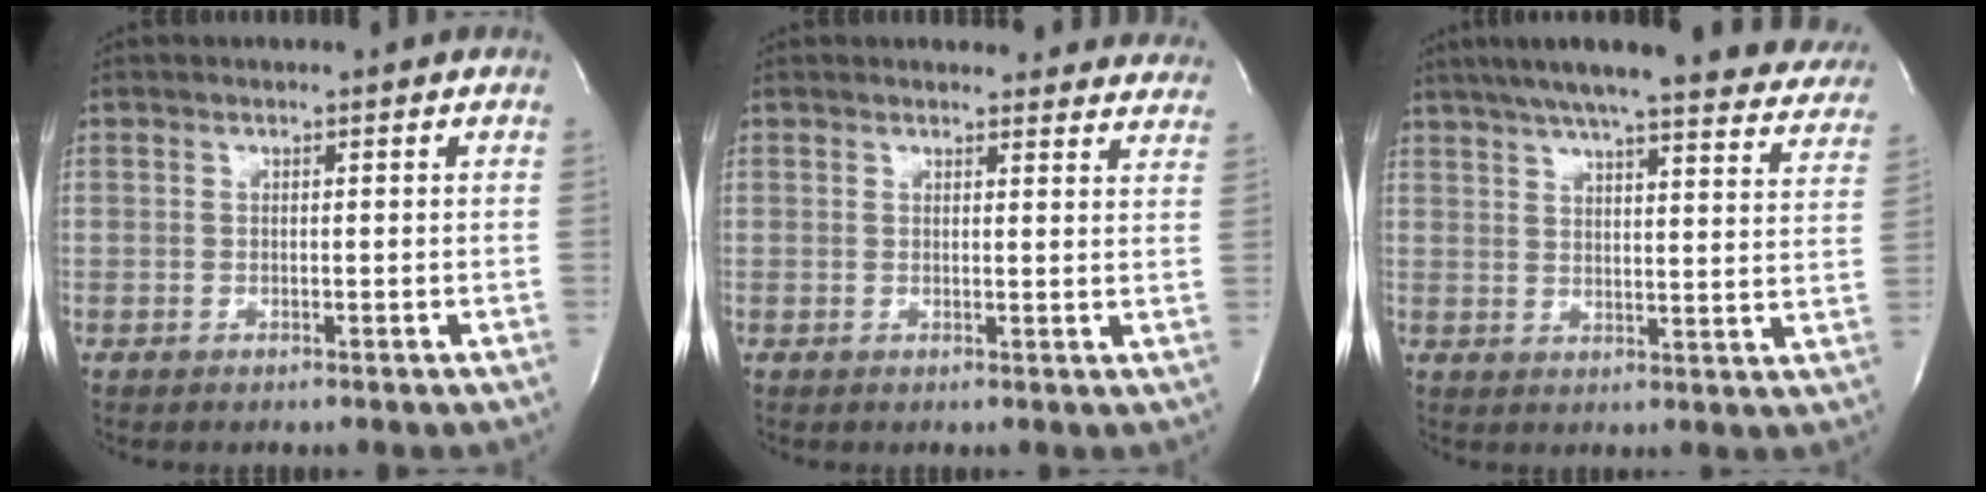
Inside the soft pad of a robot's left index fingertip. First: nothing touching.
{"total": 15.7, "force": [15.1, 3.4, 2.7], "torque": [-0.005, -0.029, 0.149]}
{"total": 28.6, "force": [24.9, 4.3, 13.4], "torque": [-0.204, -0.034, 0.294]}